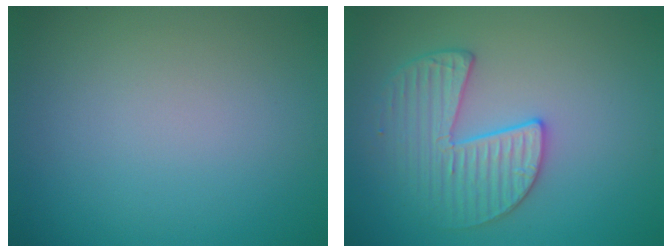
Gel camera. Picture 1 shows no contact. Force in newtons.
{"total": 3.6, "press": 3.5, "slide": 0.6}